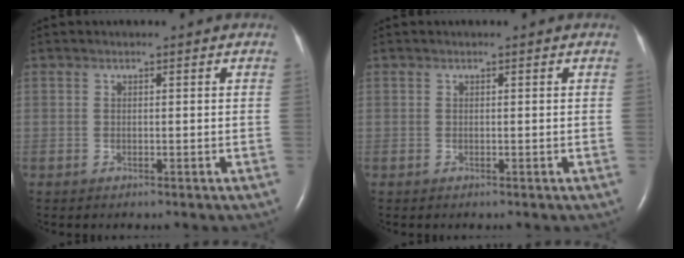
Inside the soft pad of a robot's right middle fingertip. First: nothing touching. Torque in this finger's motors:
{"motor_torque": [0.01, -0.01, -0.22, -0.21]}